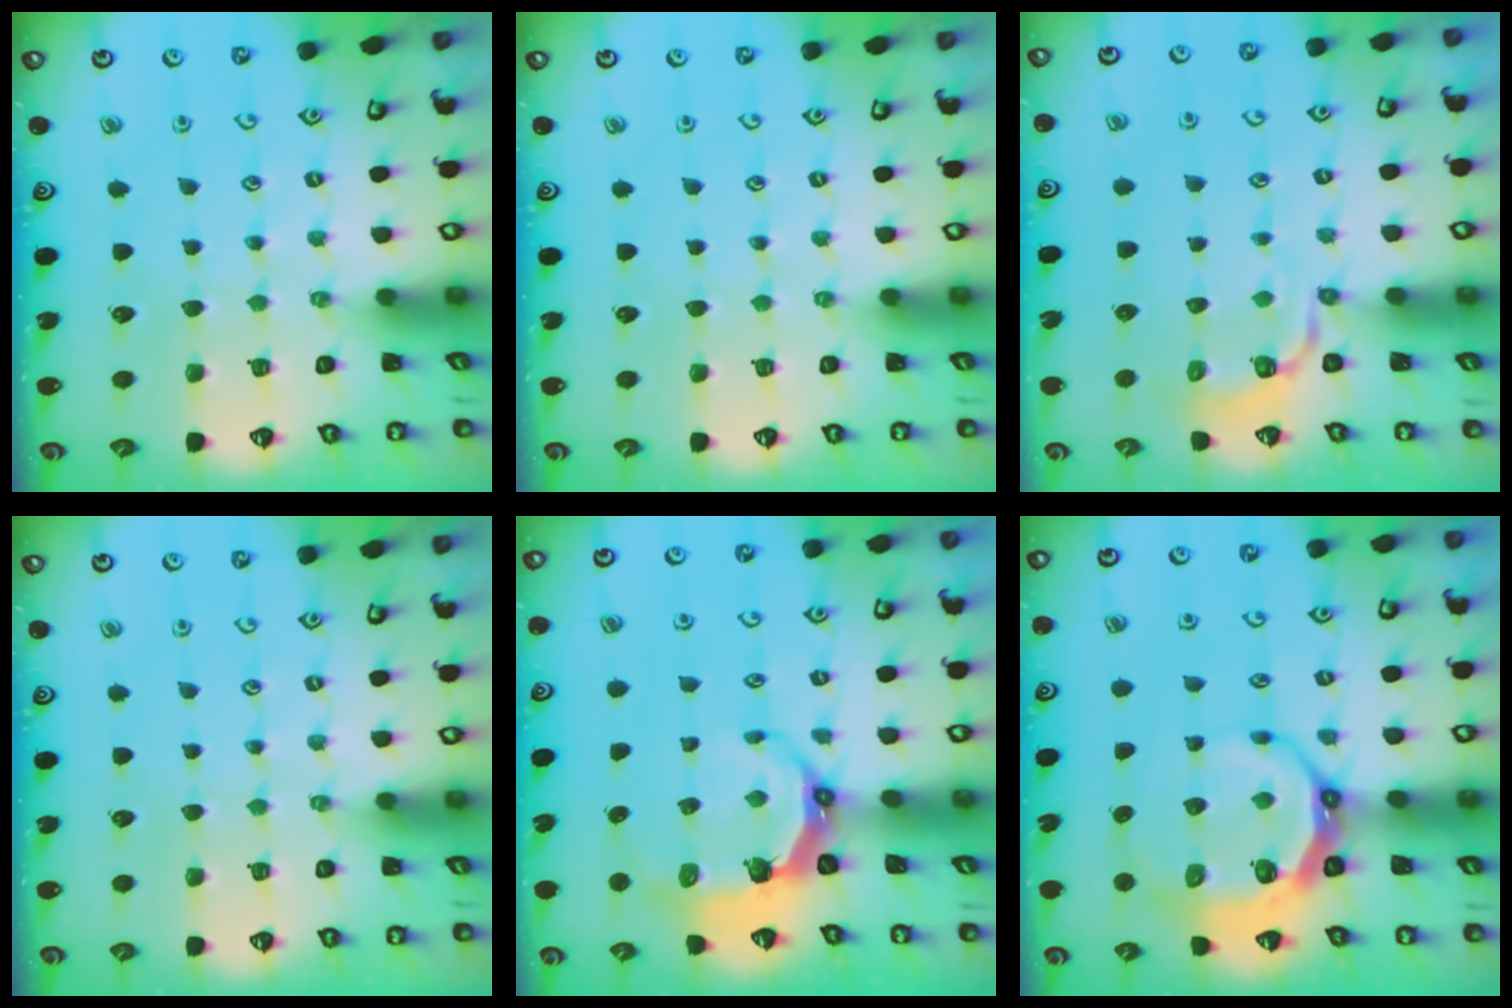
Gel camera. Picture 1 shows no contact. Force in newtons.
{"total": 0.0}
{"total": 3.3, "press": 2.1, "slide": 2.6}
{"total": 0.0}
{"total": 6.7, "press": 5.2, "slide": 4.2}
{"total": 10.3, "press": 9.6, "slide": 3.9}